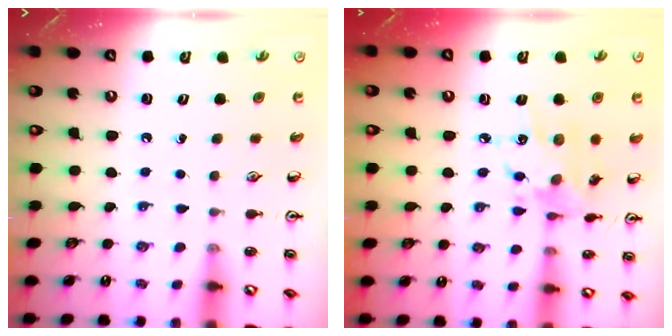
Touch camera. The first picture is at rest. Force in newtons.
{"total": 10.4, "press": 10.3, "slide": 0.7}